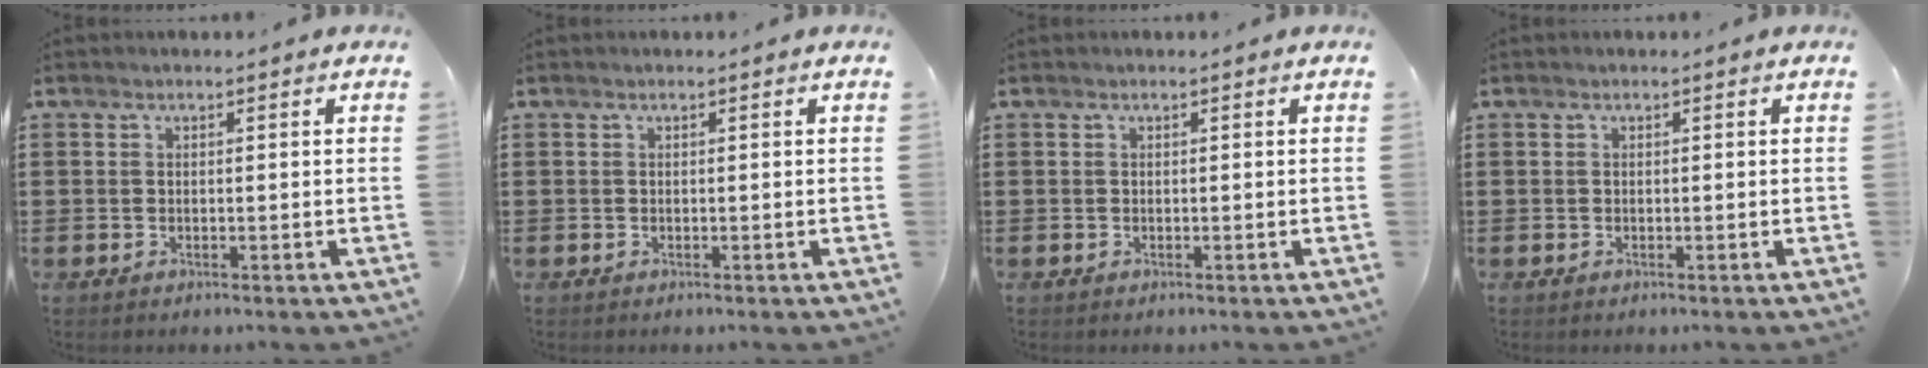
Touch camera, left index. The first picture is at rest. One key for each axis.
{"total": 0.0}
{"total": 0.0}
{"total": 0.0}